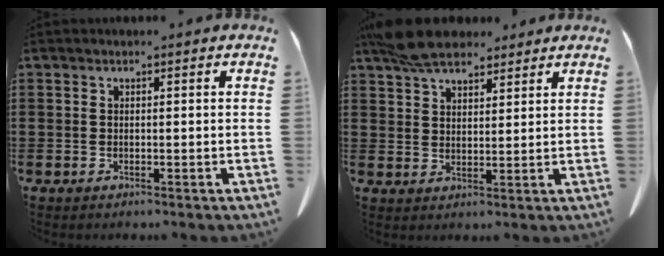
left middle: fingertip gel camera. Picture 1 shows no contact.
{"total": 8.0, "force": [6.5, 3.0, 3.5], "torque": [-0.080, -0.007, 0.122]}